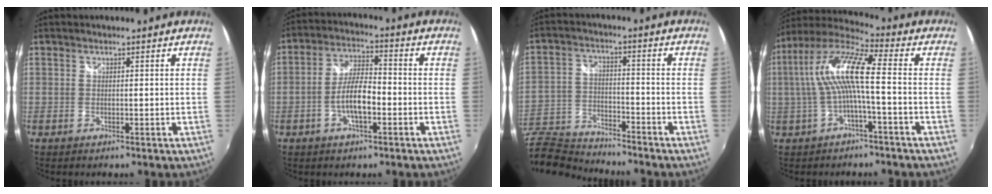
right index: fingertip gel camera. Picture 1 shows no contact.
{"total": 7.2, "force": [-2.6, 2.3, 6.3], "torque": [-0.128, 0.007, -0.046]}
{"total": 14.9, "force": [-13.4, 4.4, 5.0], "torque": [-0.137, -0.012, -0.245]}
{"total": 11.6, "force": [-0.6, 1.5, 11.5], "torque": [-0.228, 0.016, -0.011]}